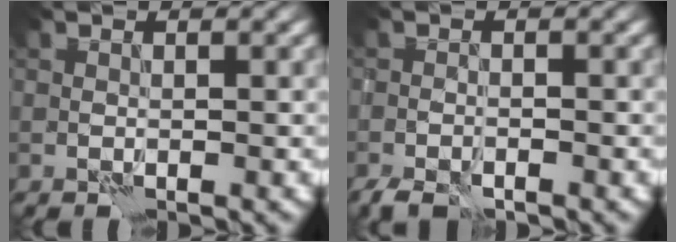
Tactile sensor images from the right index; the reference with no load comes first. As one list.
[{"total": 2.2, "force": [-1.9, 0.6, 0.9], "torque": [-0.016, -0.004, -0.039]}]